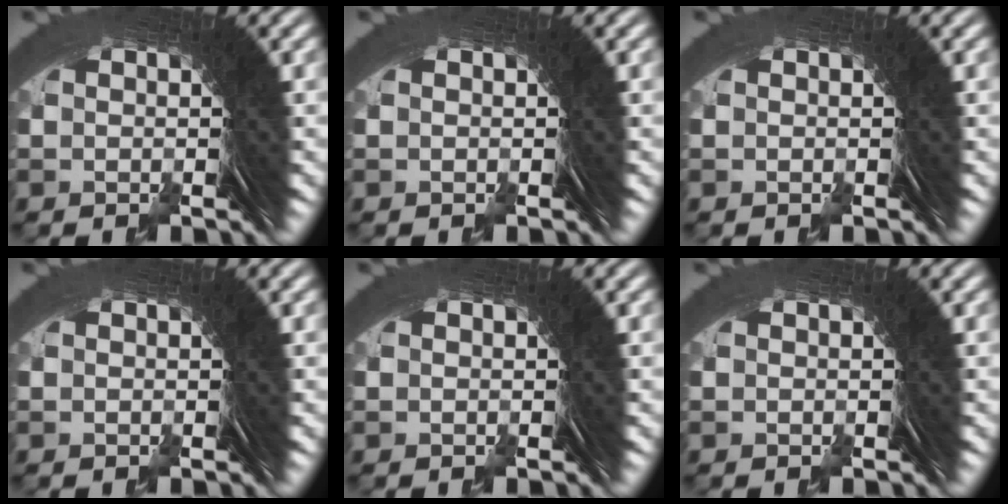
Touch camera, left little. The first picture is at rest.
{"total": 0.0}
{"total": 0.0}
{"total": 0.0}
{"total": 0.0}
{"total": 0.0}